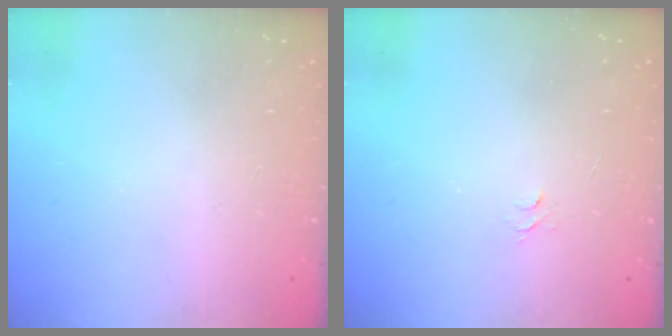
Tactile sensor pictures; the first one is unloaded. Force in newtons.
{"total": 3.7, "press": 3.7, "slide": 0.4}